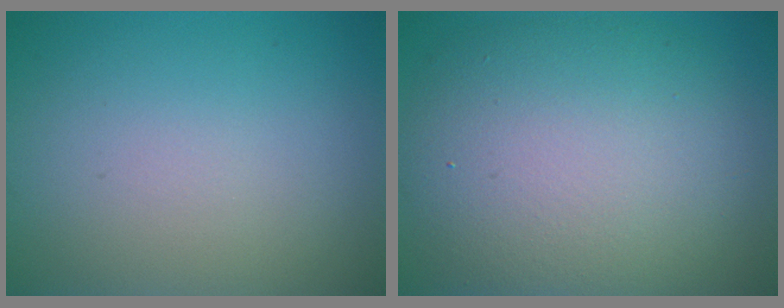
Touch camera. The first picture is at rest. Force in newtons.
{"total": 10.8, "press": 10.8, "slide": 1.0}